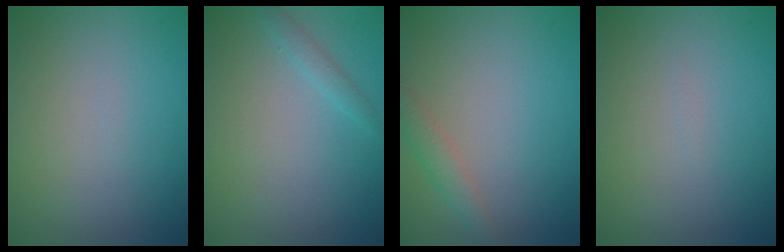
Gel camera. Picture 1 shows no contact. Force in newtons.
{"total": 1.1, "press": 1.1, "slide": 0.1}
{"total": 1.8, "press": 1.8, "slide": 0.1}
{"total": 0.0}